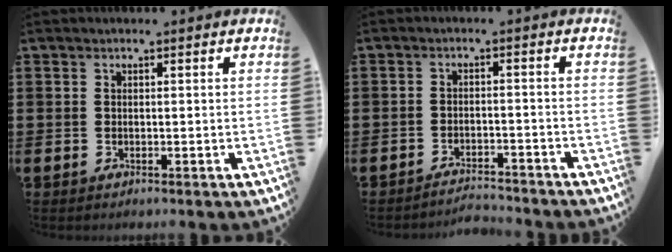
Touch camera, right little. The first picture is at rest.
{"total": 2.5, "force": [-2.5, 0.0, 0.0], "torque": [-0.005, 0.003, -0.053]}